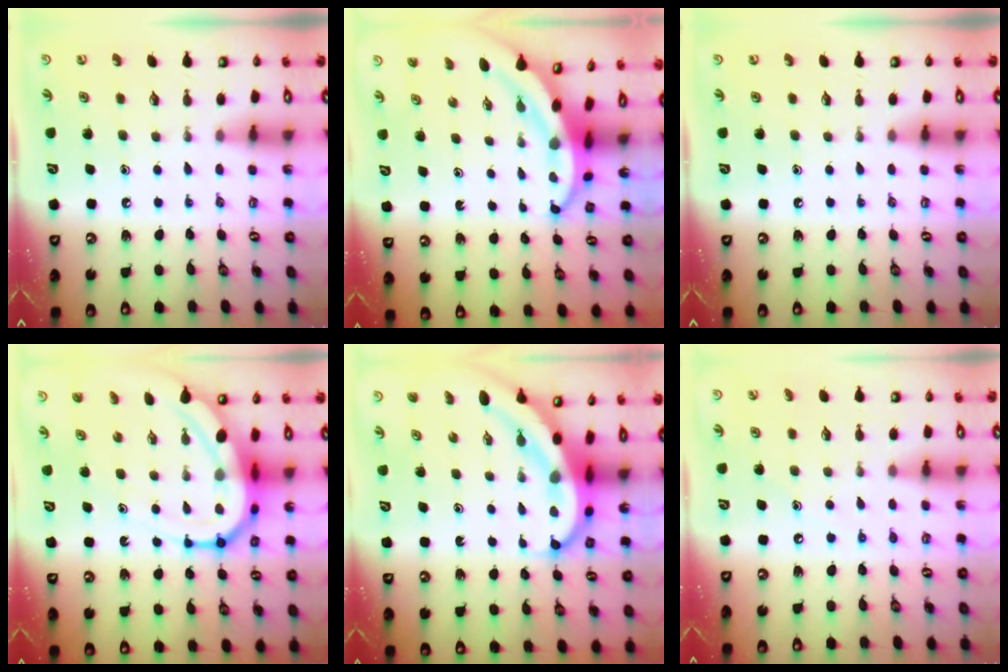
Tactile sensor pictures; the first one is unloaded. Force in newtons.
{"total": 4.8, "press": 4.7, "slide": 0.5}
{"total": 0.0}
{"total": 13.6, "press": 13.5, "slide": 1.5}
{"total": 10.2, "press": 10.1, "slide": 1.4}
{"total": 5.2, "press": 5.1, "slide": 0.6}